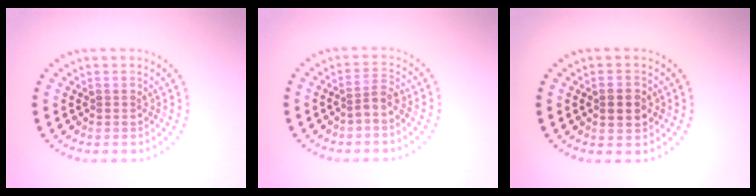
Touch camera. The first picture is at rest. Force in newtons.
{"total": 1.7, "press": 1.2, "slide": 1.3}
{"total": 2.4, "press": 2.4, "slide": 0.1}